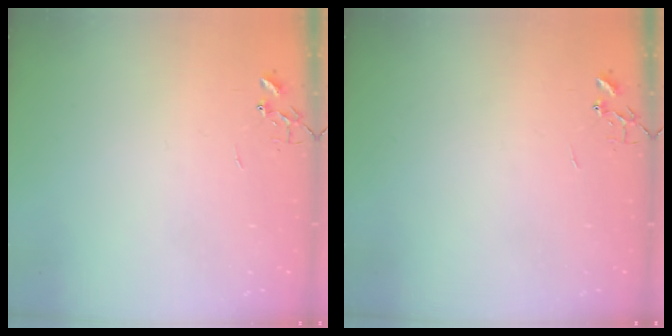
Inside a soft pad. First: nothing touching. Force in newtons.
{"total": 0.0}